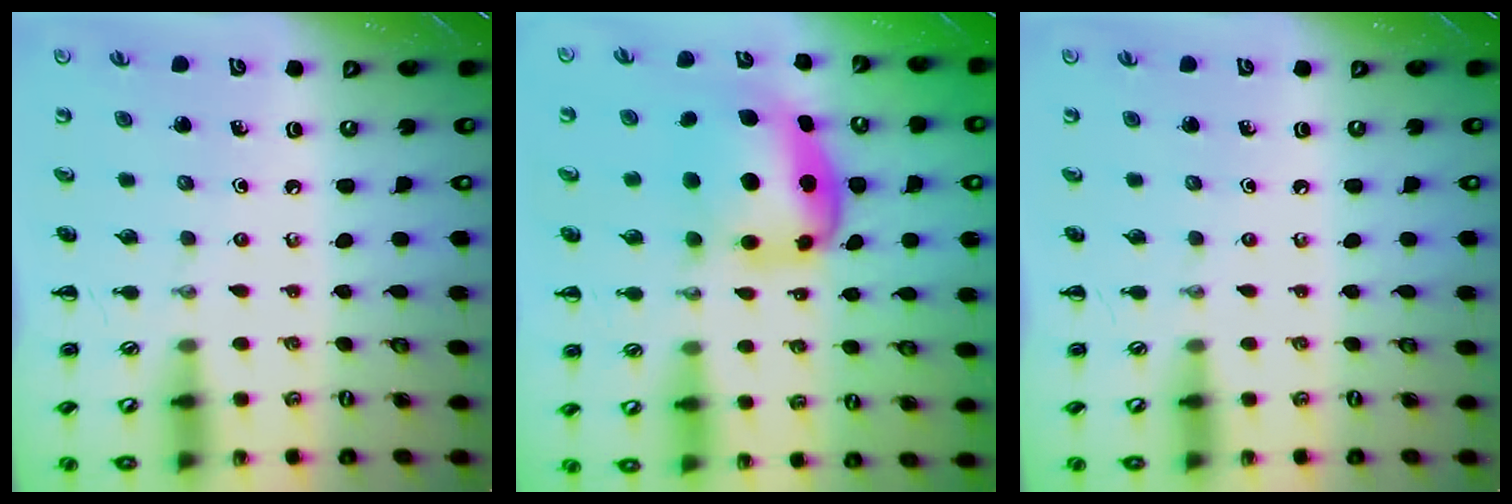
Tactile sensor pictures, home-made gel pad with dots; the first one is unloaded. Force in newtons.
{"total": 7.1, "press": 6.9, "slide": 1.7}
{"total": 0.0}